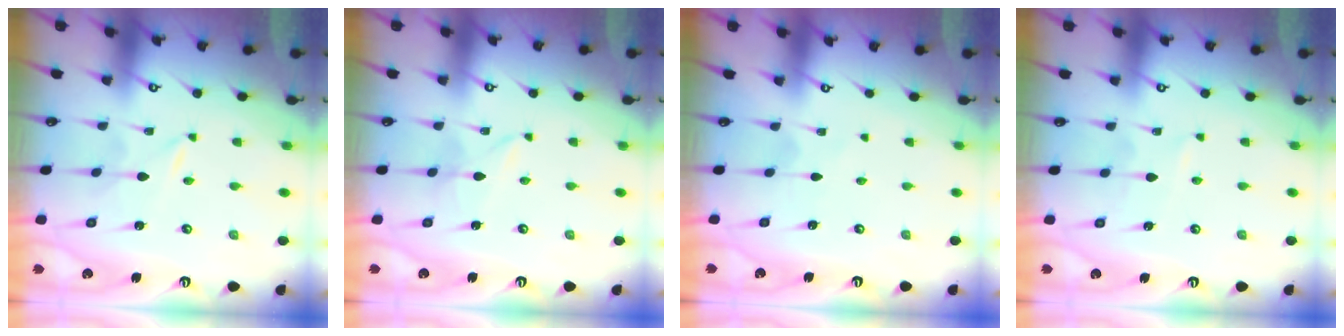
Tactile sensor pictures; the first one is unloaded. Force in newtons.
{"total": 2.6, "press": 2.6, "slide": 0.3}
{"total": 1.4, "press": 1.4, "slide": 0.2}
{"total": 2.2, "press": 2.2, "slide": 0.3}